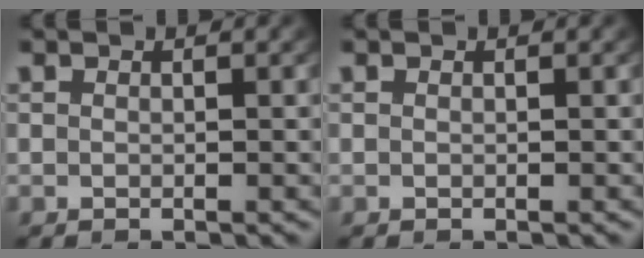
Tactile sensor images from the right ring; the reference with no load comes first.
{"total": 0.0}